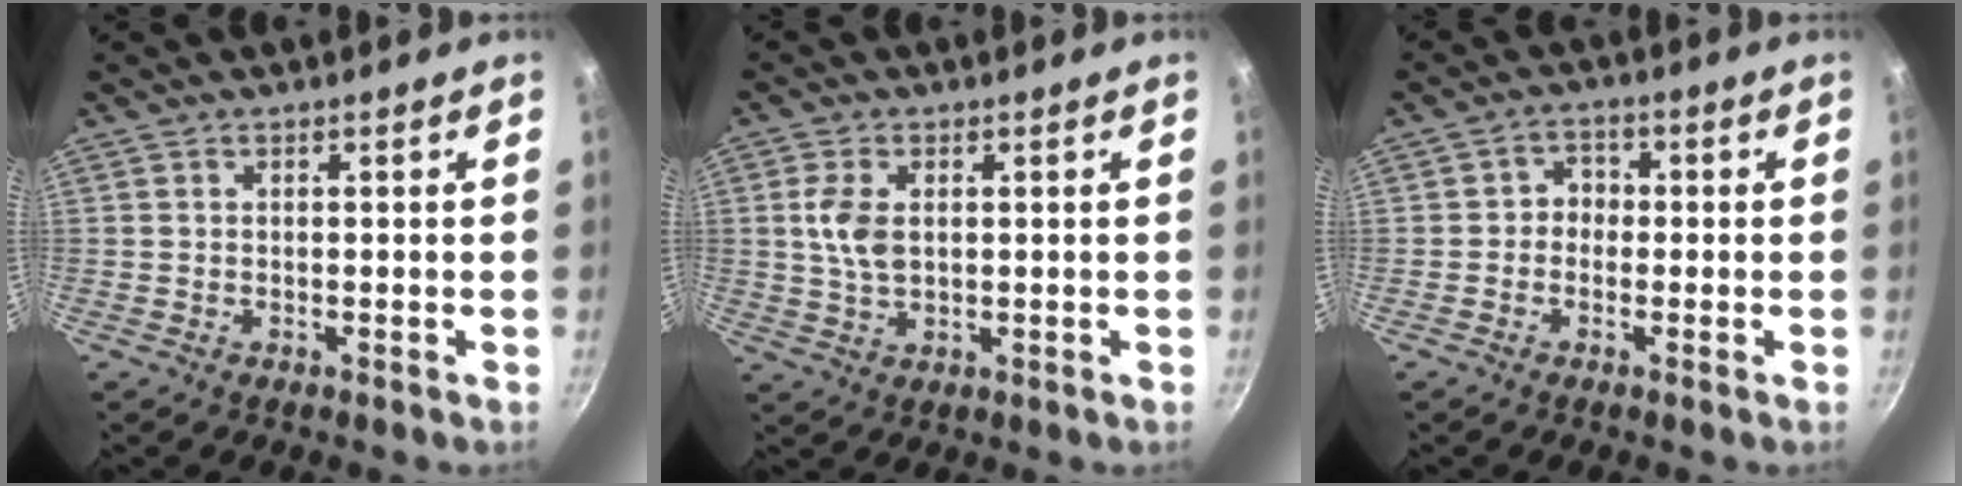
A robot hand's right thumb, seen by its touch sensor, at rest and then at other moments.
{"total": 6.0, "force": [1.1, 3.6, 4.7], "torque": [-0.090, 0.001, 0.021]}
{"total": 3.5, "force": [-0.5, 3.1, 1.5], "torque": [-0.001, 0.013, -0.018]}